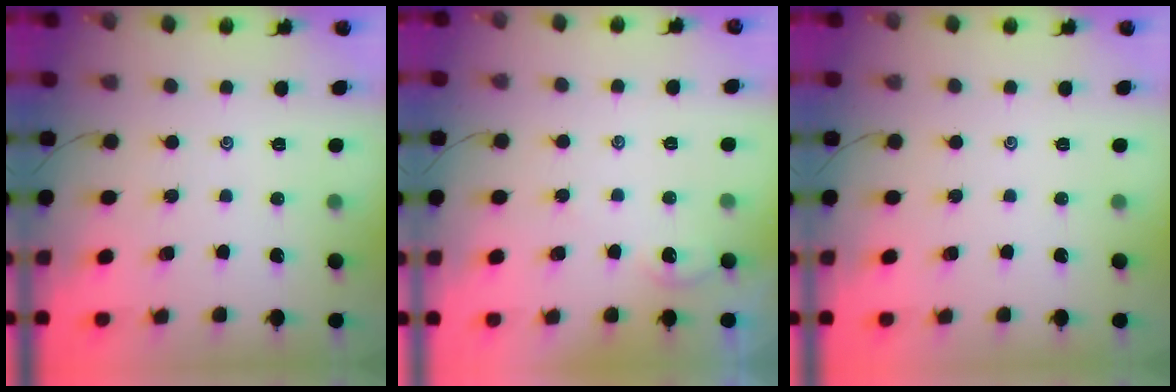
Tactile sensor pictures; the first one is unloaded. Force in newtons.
{"total": 1.0, "press": 1.0, "slide": 0.2}
{"total": 0.0}